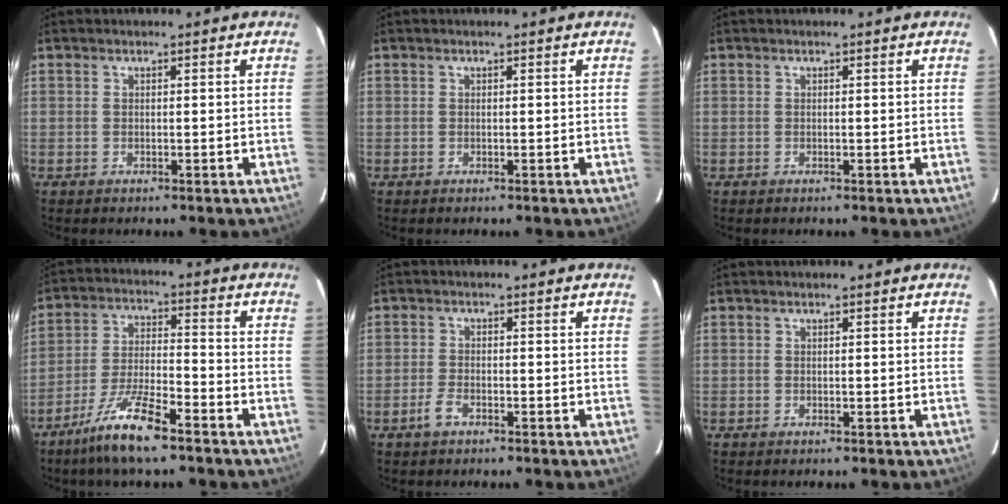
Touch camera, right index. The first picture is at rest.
{"total": 0.0}
{"total": 0.0}
{"total": 10.1, "force": [-7.1, 1.1, 7.1], "torque": [-0.144, -0.018, -0.136]}
{"total": 2.1, "force": [-1.3, 0.7, 1.4], "torque": [-0.036, -0.001, -0.024]}
{"total": 0.0}